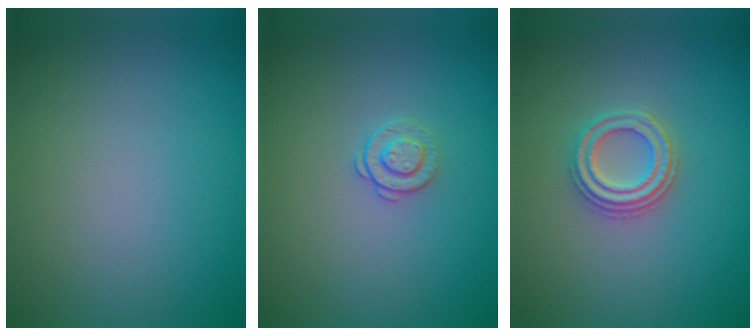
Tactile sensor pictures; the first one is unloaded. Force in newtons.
{"total": 1.4, "press": 0.9, "slide": 1.0}
{"total": 2.9, "press": 2.7, "slide": 1.2}